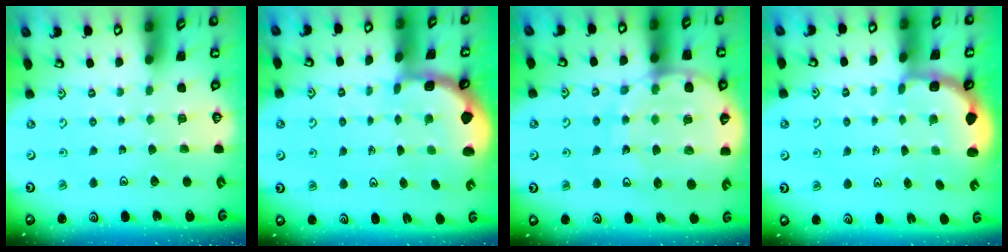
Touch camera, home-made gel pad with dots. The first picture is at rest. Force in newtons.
{"total": 1.8, "press": 1.7, "slide": 0.4}
{"total": 14.4, "press": 14.1, "slide": 3.2}
{"total": 3.0, "press": 2.0, "slide": 2.2}